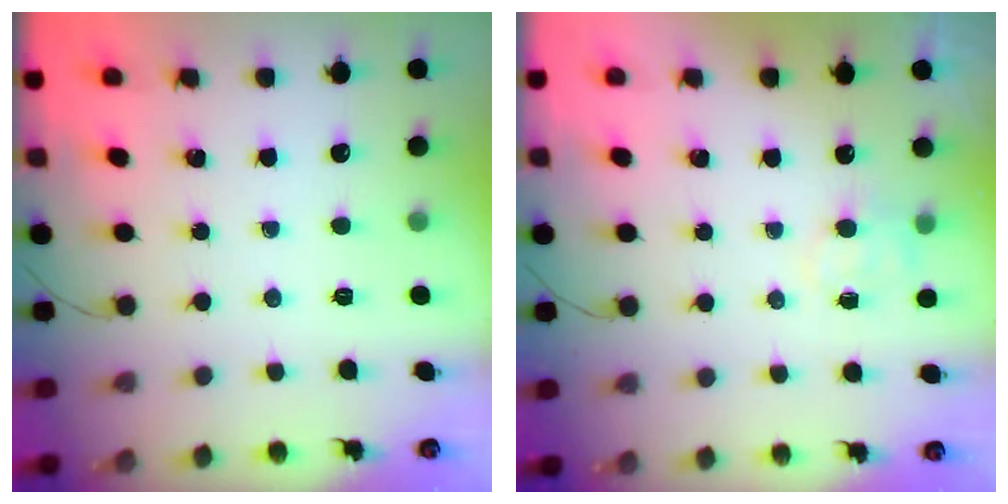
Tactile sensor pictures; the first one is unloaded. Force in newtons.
{"total": 5.2, "press": 5.1, "slide": 1.2}